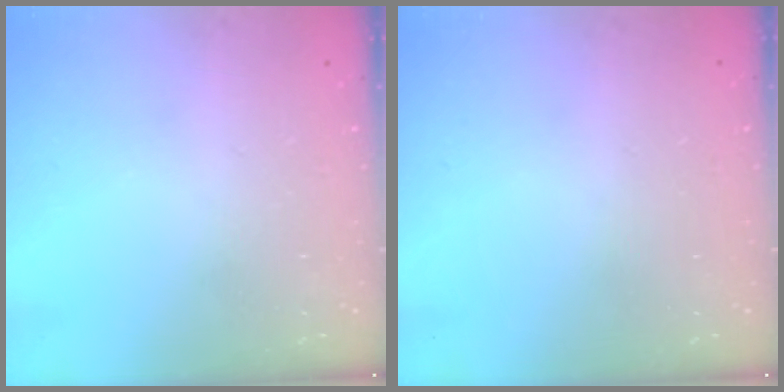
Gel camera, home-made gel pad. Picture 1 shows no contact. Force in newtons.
{"total": 0.8, "press": 0.8, "slide": 0.1}